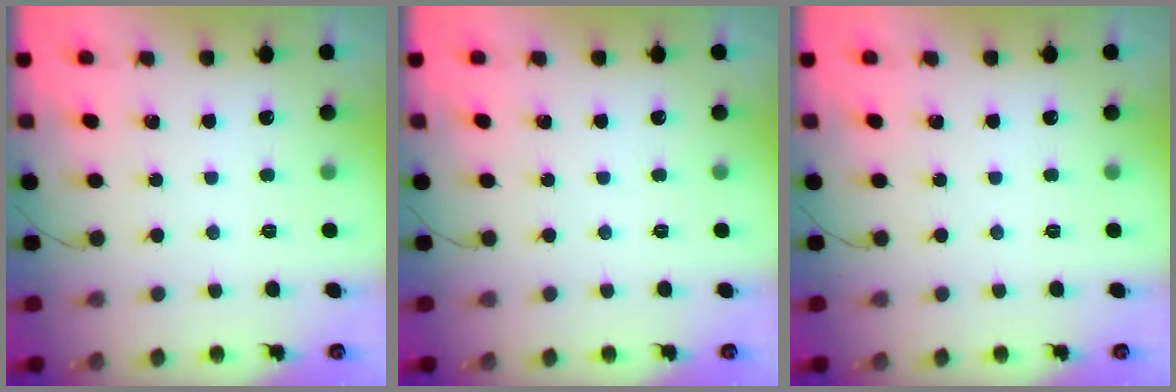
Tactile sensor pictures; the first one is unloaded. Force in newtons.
{"total": 0.0}
{"total": 0.0}